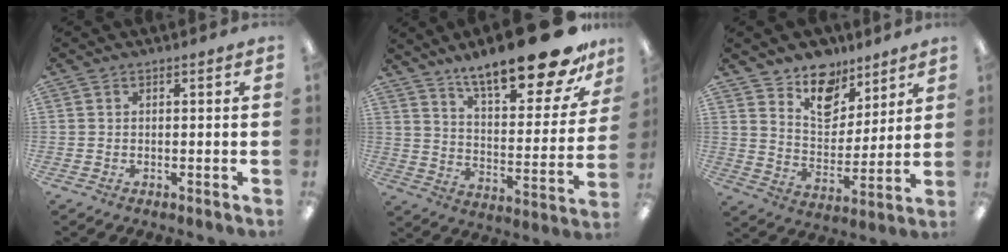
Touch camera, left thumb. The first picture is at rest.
{"total": 21.3, "force": [16.5, 5.4, 12.3], "torque": [-0.187, -0.117, 0.273]}
{"total": 12.5, "force": [9.5, 7.3, 3.7], "torque": [-0.058, -0.064, 0.178]}